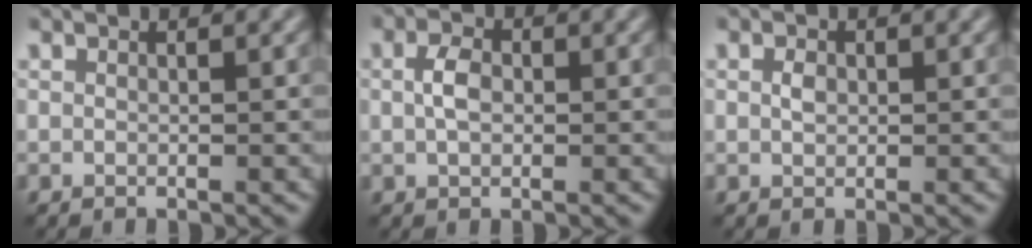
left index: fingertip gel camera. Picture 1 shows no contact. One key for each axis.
{"total": 2.2, "fx": -0.2, "fy": 1.5, "fz": 1.6, "tx": -0.039, "ty": 0.005, "tz": -0.003}
{"total": 0.9, "fx": -0.2, "fy": 0.7, "fz": 0.5, "tx": -0.014, "ty": 0.002, "tz": 0.001}